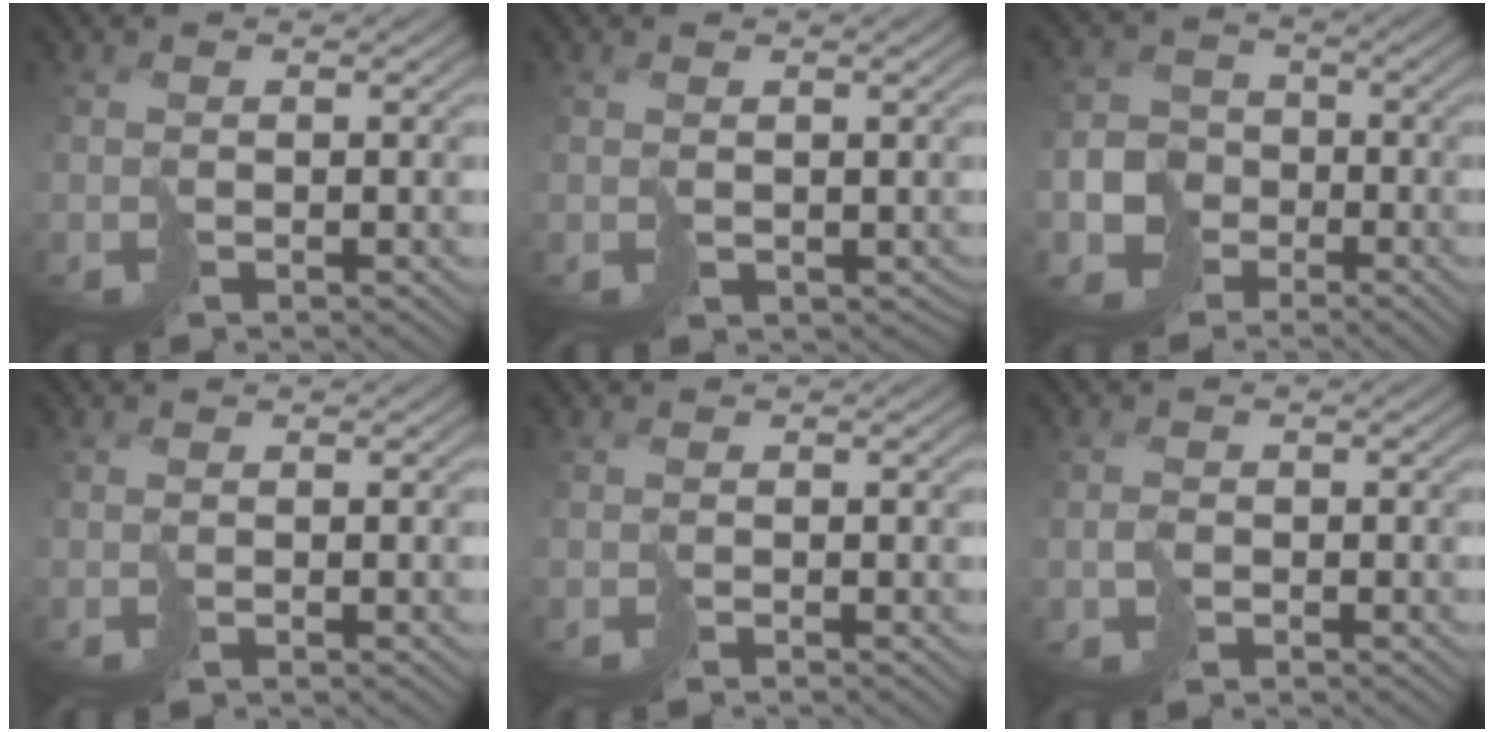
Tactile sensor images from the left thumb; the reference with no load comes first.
{"total": 1.4, "force": [0.3, 1.2, 0.6], "torque": [-0.015, -0.009, 0.011]}
{"total": 5.5, "force": [-2.8, 4.5, 1.4], "torque": [-0.023, -0.005, -0.065]}
{"total": 0.0}
{"total": 0.7, "force": [-0.6, 0.2, -0.1], "torque": [-0.004, -0.003, -0.015]}
{"total": 1.6, "force": [-0.7, 1.4, 0.3], "torque": [-0.002, -0.003, -0.017]}